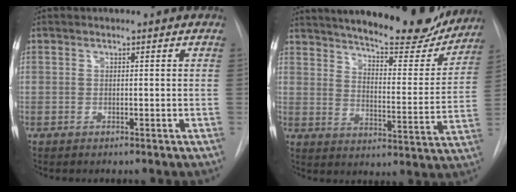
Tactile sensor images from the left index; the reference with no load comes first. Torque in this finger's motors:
{"motor_torque": [0.21, -0.35, 0.66, 0.13]}